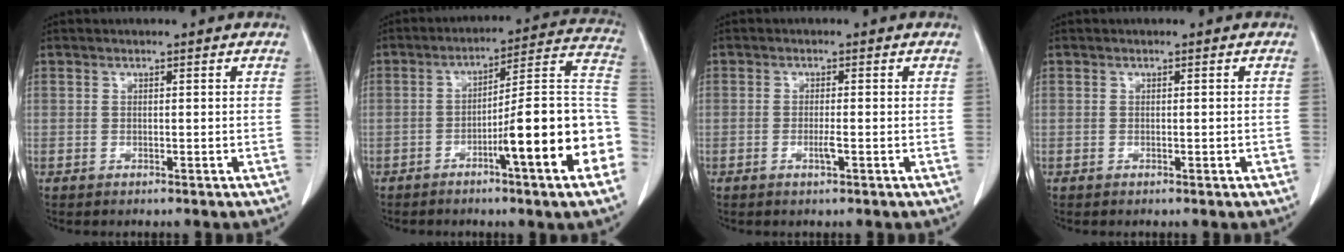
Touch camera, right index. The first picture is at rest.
{"total": 17.9, "force": [-5.9, 0.6, 16.9], "torque": [-0.165, 0.025, -0.082]}
{"total": 1.7, "force": [-0.6, 0.1, 1.6], "torque": [-0.032, -0.003, -0.011]}
{"total": 0.7, "force": [-0.2, 0.2, 0.7], "torque": [-0.014, 0.001, 0.001]}